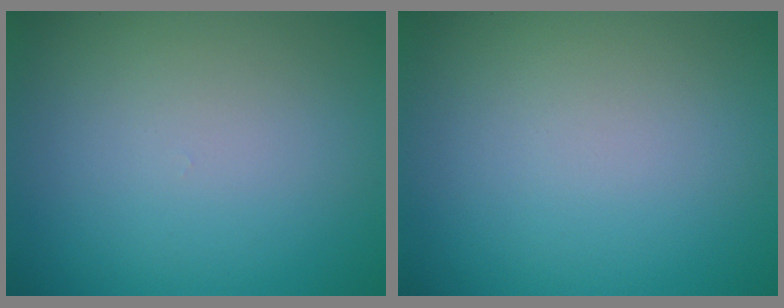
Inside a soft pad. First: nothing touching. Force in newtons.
{"total": 0.0}